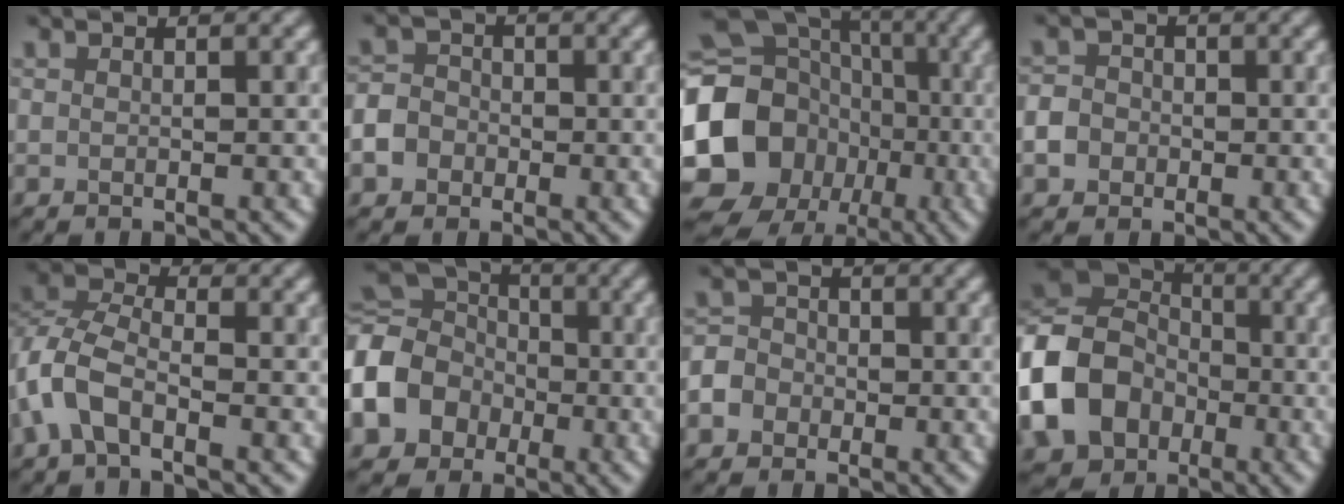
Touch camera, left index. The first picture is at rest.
{"total": 4.2, "force": [-1.8, 3.5, 1.5], "torque": [-0.015, -0.006, -0.044]}
{"total": 19.9, "force": [-3.7, 17.6, 8.4], "torque": [-0.177, -0.006, -0.099]}
{"total": 3.5, "force": [-1.2, 3.0, 1.3], "torque": [-0.011, 0.001, -0.032]}
{"total": 4.7, "force": [-1.9, 2.7, 3.4], "torque": [-0.078, 0.008, -0.055]}
{"total": 12.2, "force": [-2.8, 10.3, 5.9], "torque": [-0.152, -0.015, -0.082]}
{"total": 4.3, "force": [-2.0, 3.7, 1.2], "torque": [-0.006, -0.001, -0.050]}
{"total": 11.4, "force": [-2.9, 9.2, 5.9], "torque": [-0.149, -0.011, -0.073]}